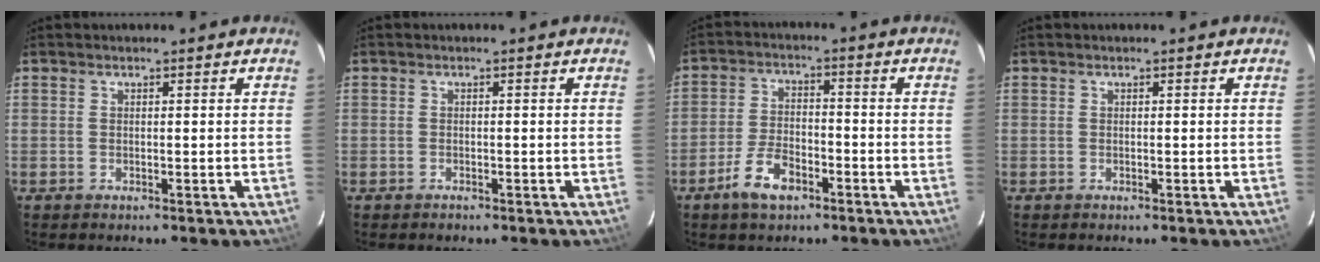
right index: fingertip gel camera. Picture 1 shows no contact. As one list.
[{"total": 0.8, "force": [-0.7, 0.4, 0.2], "torque": [-0.005, 0.002, -0.012]}, {"total": 7.3, "force": [-4.5, 3.4, 4.7], "torque": [-0.105, 0.004, -0.083]}, {"total": 0.0}]